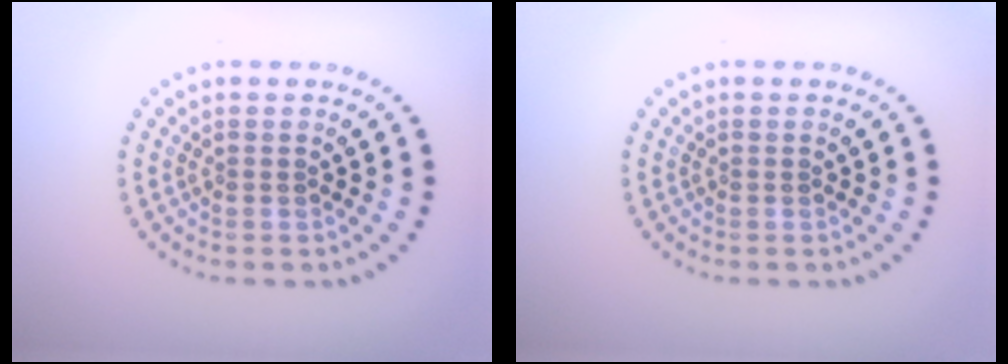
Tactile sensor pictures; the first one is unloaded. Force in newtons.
{"total": 0.0}